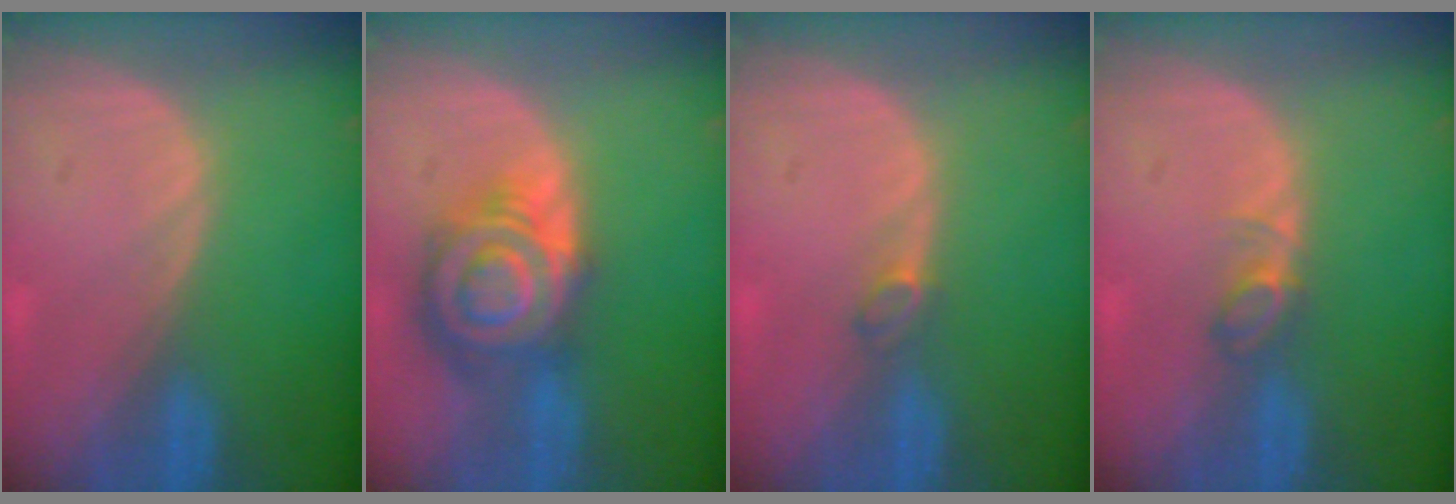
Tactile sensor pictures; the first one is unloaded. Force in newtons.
{"total": 9.1, "press": 9.1, "slide": 0.6}
{"total": 1.4, "press": 1.3, "slide": 0.3}
{"total": 2.4, "press": 2.4, "slide": 0.4}